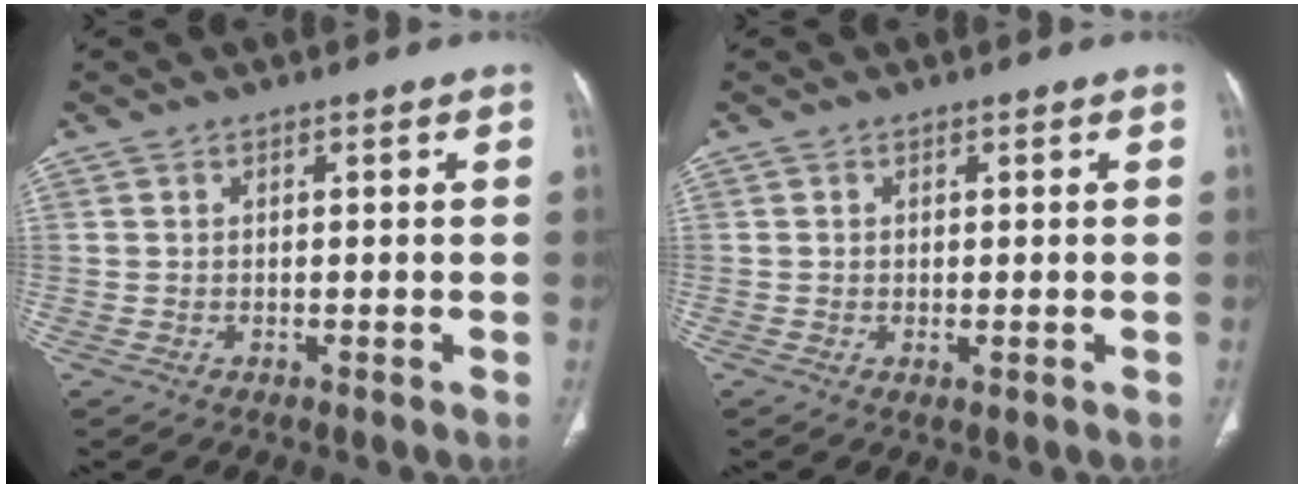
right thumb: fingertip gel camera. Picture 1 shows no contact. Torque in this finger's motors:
{"motor_torque": [-0.25, 0.04, -0.38, 0.04, -0.02]}